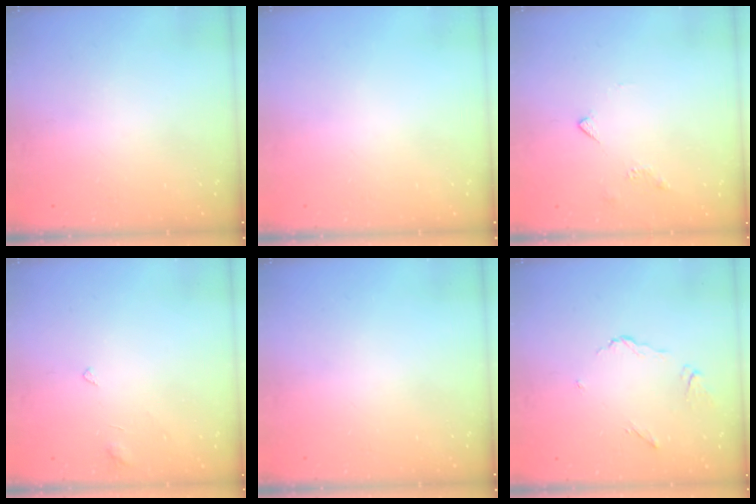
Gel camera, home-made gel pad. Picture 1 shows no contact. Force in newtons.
{"total": 0.0}
{"total": 4.2, "press": 4.1, "slide": 0.9}
{"total": 3.3, "press": 3.3, "slide": 0.2}
{"total": 0.0}
{"total": 5.0, "press": 5.0, "slide": 0.3}